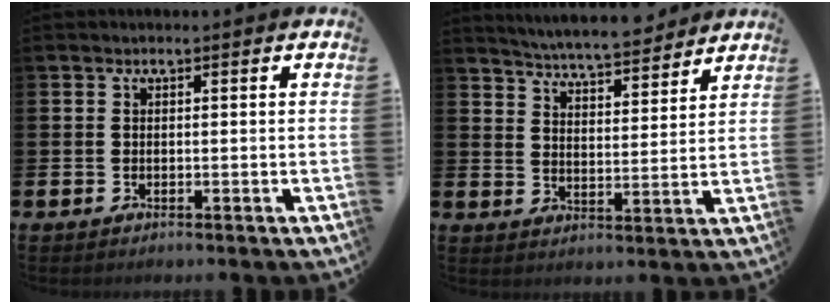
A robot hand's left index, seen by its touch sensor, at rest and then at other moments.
{"total": 5.8, "force": [5.8, 0.3, 0.9], "torque": [-0.033, -0.041, 0.099]}